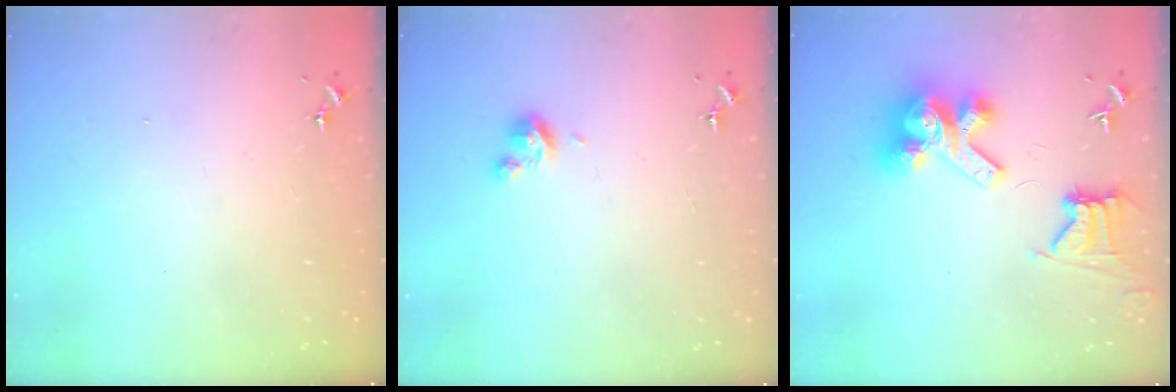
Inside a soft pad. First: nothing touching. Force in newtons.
{"total": 4.7, "press": 4.7, "slide": 0.5}
{"total": 14.5, "press": 14.3, "slide": 2.0}